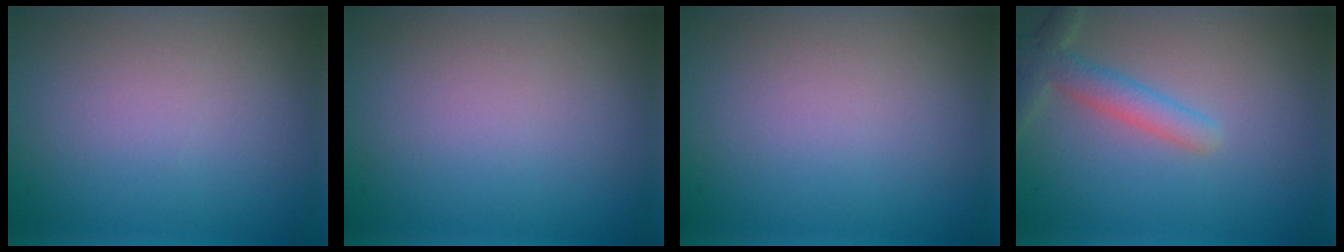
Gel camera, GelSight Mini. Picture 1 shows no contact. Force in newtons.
{"total": 0.0}
{"total": 0.0}
{"total": 3.0, "press": 3.0, "slide": 0.2}